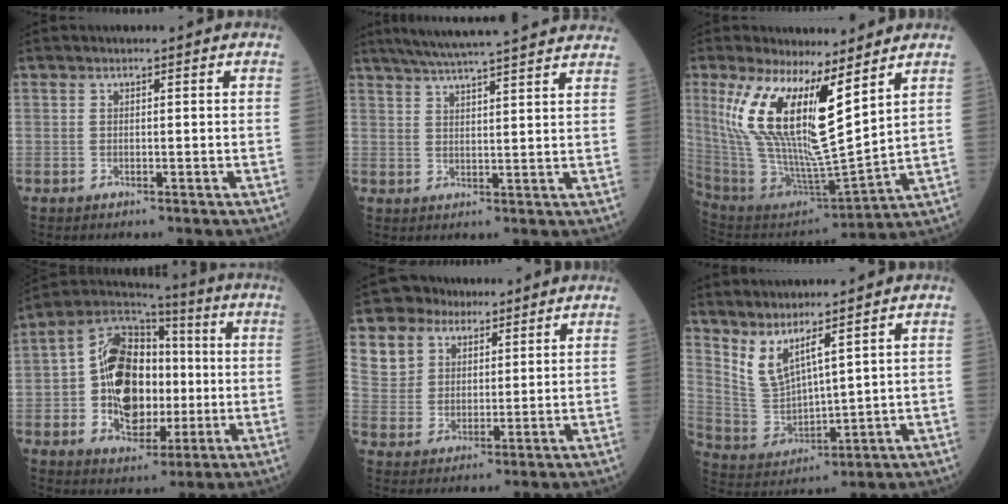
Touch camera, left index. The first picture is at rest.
{"total": 21.2, "force": [18.9, 0.8, 9.5], "torque": [-0.156, 0.023, 0.250]}
{"total": 17.2, "force": [7.9, 3.2, 15.0], "torque": [-0.312, -0.007, 0.159]}
{"total": 15.5, "force": [-0.8, 10.3, 11.6], "torque": [-0.226, 0.034, -0.005]}
{"total": 9.6, "force": [6.6, 6.9, 1.1], "torque": [-0.018, 0.020, 0.129]}
{"total": 6.8, "force": [5.1, 1.0, 4.4], "torque": [-0.106, -0.015, 0.124]}